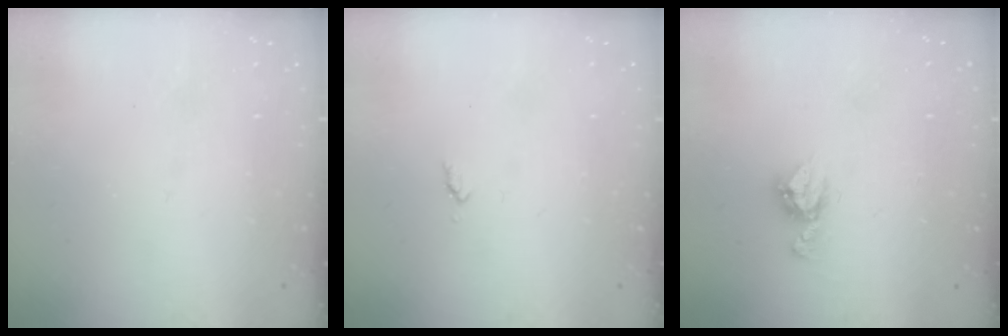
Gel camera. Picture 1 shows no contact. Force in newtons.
{"total": 3.5, "press": 3.4, "slide": 0.5}
{"total": 7.2, "press": 7.1, "slide": 0.6}